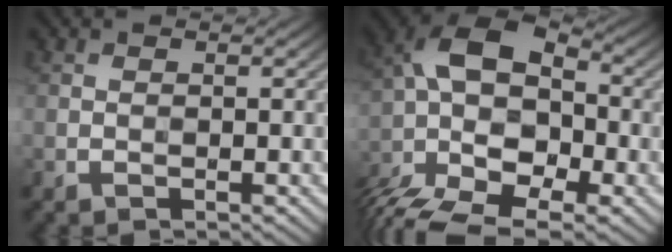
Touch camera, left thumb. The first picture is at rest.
{"total": 16.4, "force": [-6.6, 10.3, 10.9], "torque": [-0.241, -0.012, -0.089]}